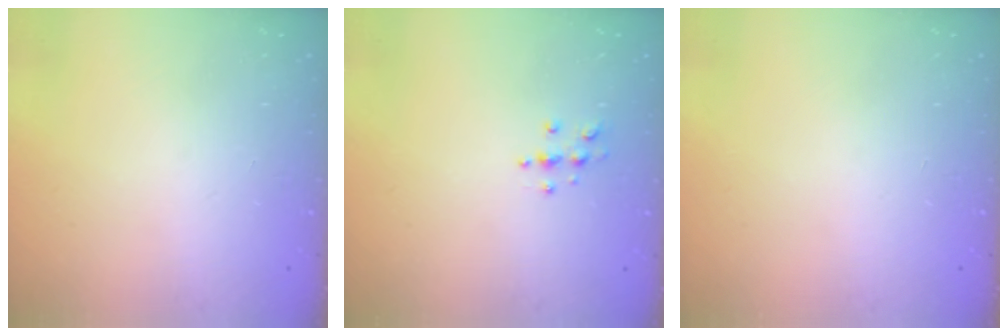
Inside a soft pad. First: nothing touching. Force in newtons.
{"total": 4.6, "press": 4.5, "slide": 0.6}
{"total": 0.0}